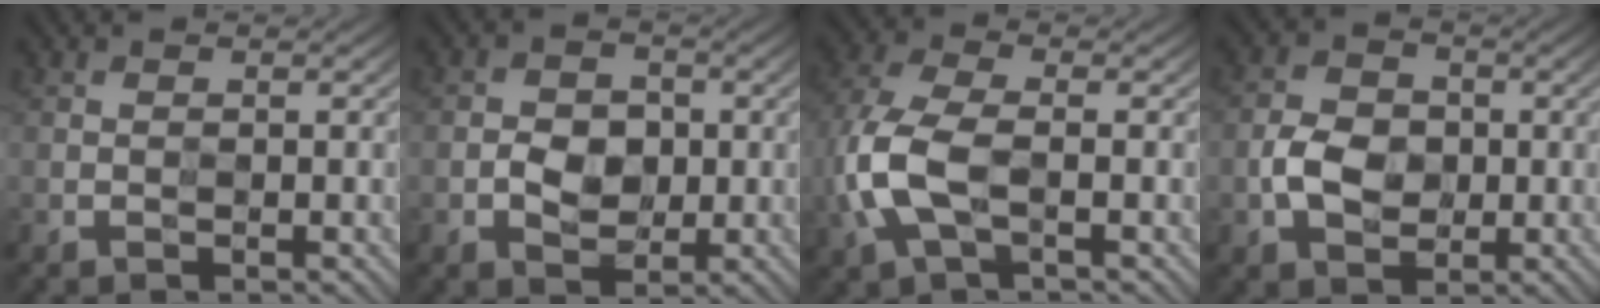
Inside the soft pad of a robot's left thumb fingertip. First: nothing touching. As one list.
[{"total": 3.2, "force": [-0.5, 2.8, 1.5], "torque": [-0.017, 0.000, -0.012]}, {"total": 8.2, "force": [-2.2, 4.4, 6.6], "torque": [-0.170, 0.001, -0.047]}, {"total": 4.3, "force": [-0.8, 3.6, 2.1], "torque": [-0.039, 0.002, -0.019]}]